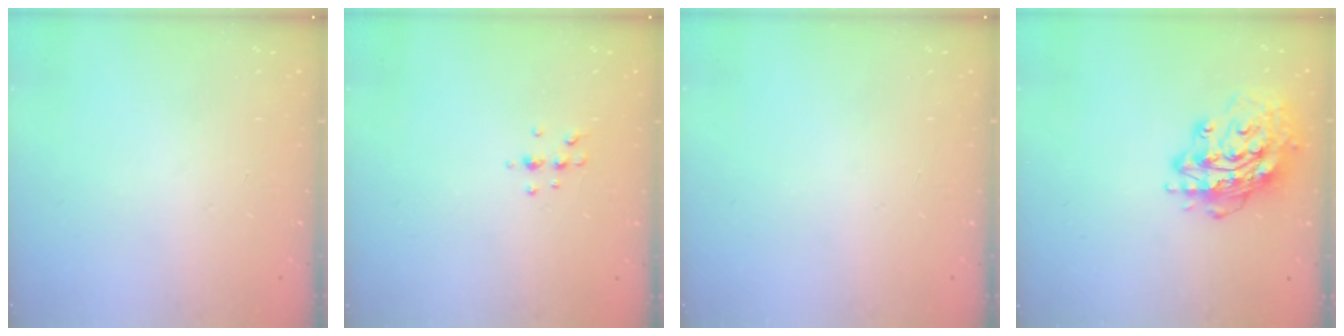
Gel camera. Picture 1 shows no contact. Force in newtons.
{"total": 5.2, "press": 5.0, "slide": 1.1}
{"total": 0.0}
{"total": 15.5, "press": 15.5, "slide": 1.5}